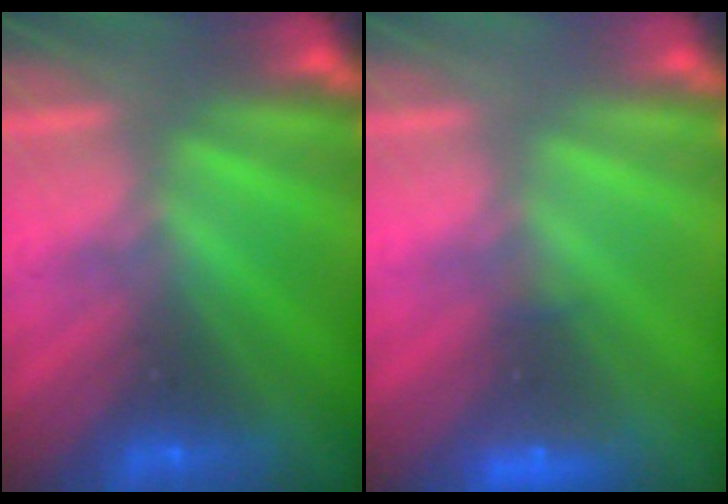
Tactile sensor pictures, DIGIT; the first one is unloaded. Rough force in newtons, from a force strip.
{"total": 1.9}